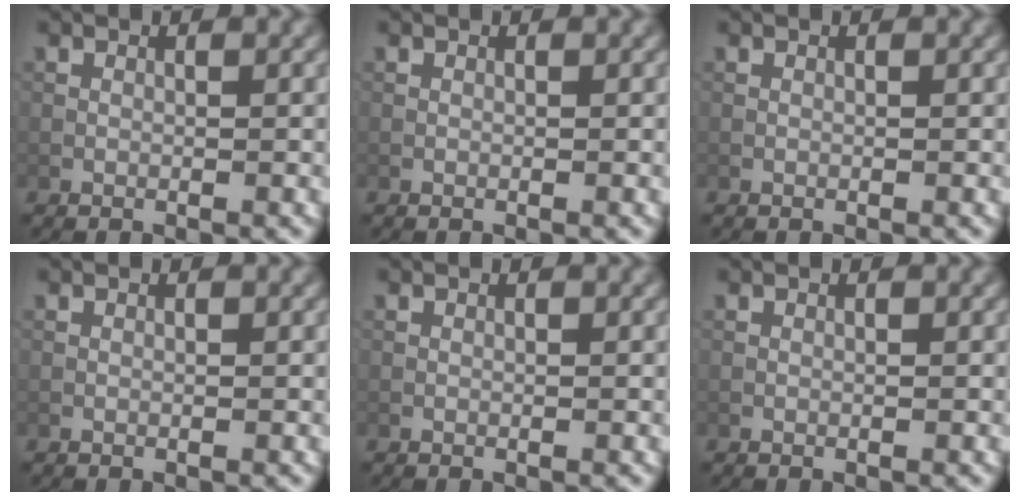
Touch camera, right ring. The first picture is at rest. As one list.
[{"total": 0.0}, {"total": 0.0}, {"total": 0.0}, {"total": 0.0}, {"total": 0.0}]